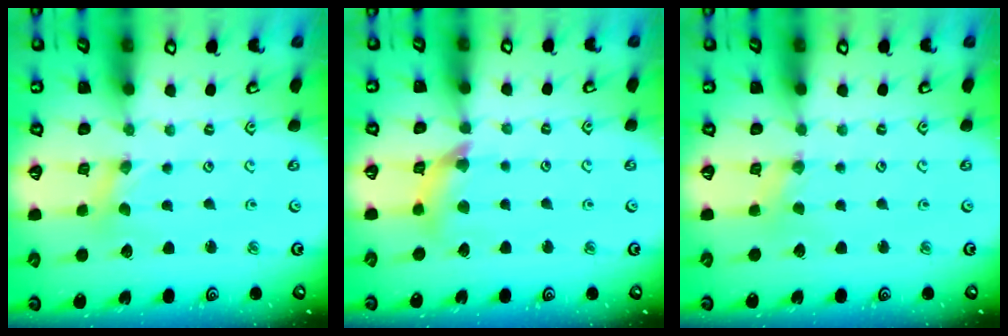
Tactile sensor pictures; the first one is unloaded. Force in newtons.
{"total": 10.9, "press": 10.8, "slide": 1.4}
{"total": 1.3, "press": 1.3, "slide": 0.2}